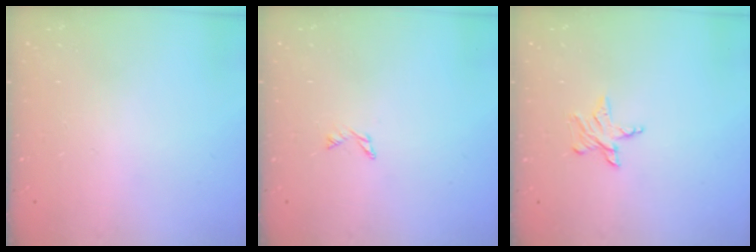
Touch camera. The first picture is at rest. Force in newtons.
{"total": 3.1, "press": 3.1, "slide": 0.4}
{"total": 3.7, "press": 3.7, "slide": 0.3}